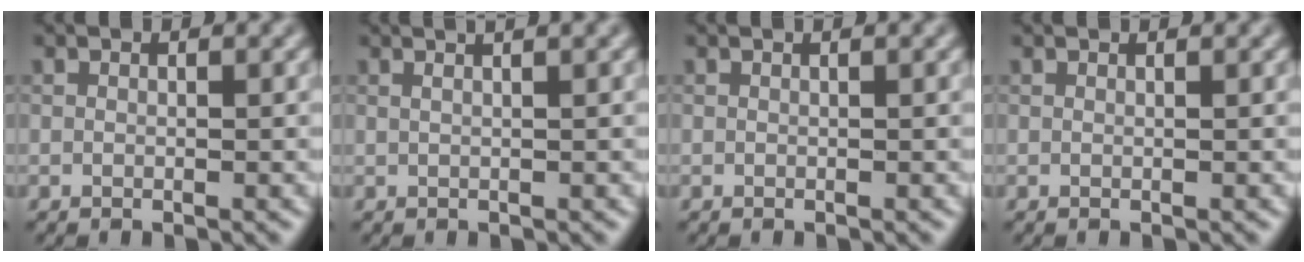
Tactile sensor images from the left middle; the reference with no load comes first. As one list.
[{"total": 4.0, "force": [2.3, 1.8, 2.8], "torque": [-0.015, 0.029, -0.001]}, {"total": 0.0}, {"total": 0.8, "force": [0.7, 0.2, 0.3], "torque": [-0.003, -0.003, 0.003]}]